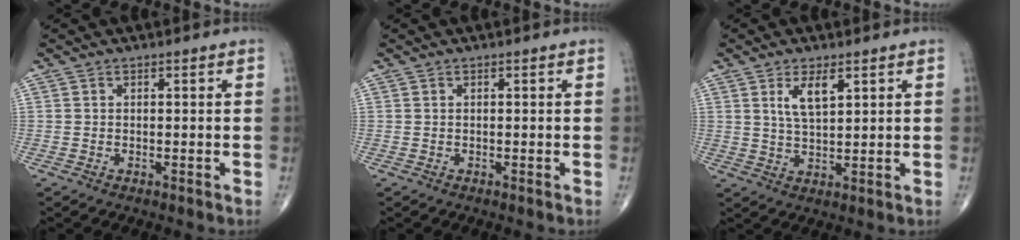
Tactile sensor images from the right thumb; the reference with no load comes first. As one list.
[{"total": 0.0}, {"total": 5.4, "force": [2.5, 2.1, 4.3], "torque": [-0.076, -0.017, 0.051]}]